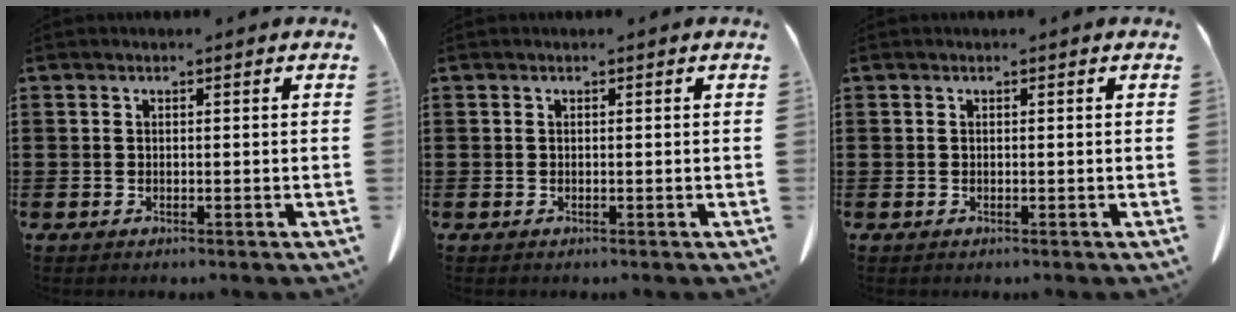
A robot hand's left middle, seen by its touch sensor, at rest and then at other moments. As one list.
[{"total": 0.0}, {"total": 0.0}]